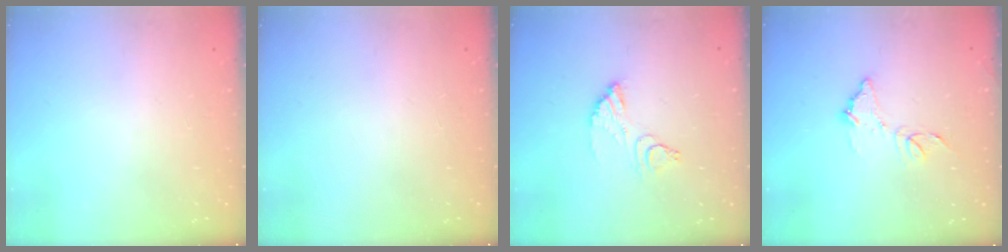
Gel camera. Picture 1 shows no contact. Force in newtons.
{"total": 0.0}
{"total": 10.5, "press": 10.4, "slide": 1.1}
{"total": 9.3, "press": 9.3, "slide": 0.6}